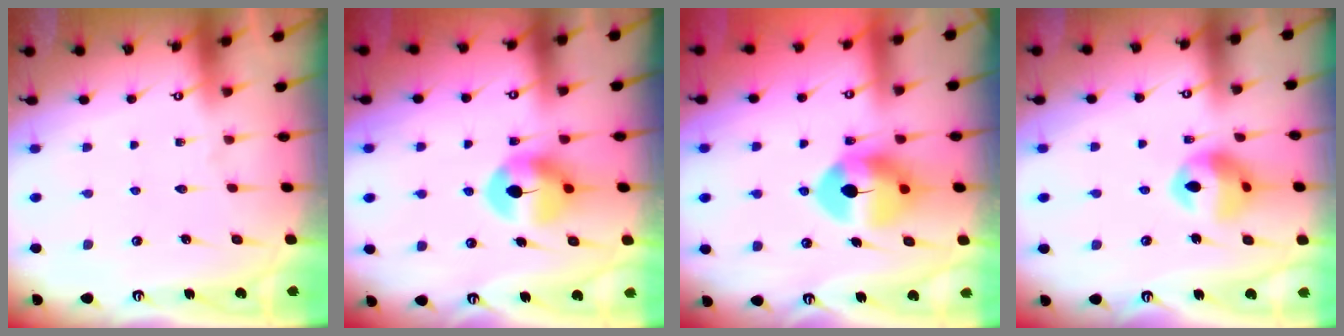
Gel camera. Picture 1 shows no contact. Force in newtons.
{"total": 7.5, "press": 7.4, "slide": 0.4}
{"total": 9.6, "press": 9.5, "slide": 1.4}
{"total": 12.7, "press": 12.6, "slide": 1.3}